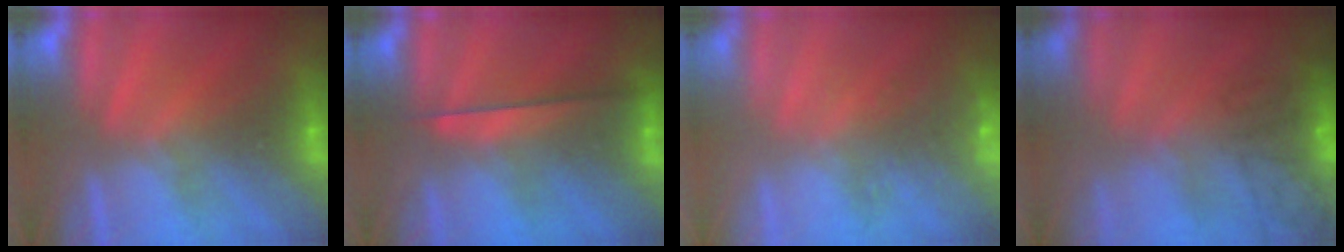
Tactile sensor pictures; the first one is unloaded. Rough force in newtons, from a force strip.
{"total": 2.4}
{"total": 6.8}
{"total": 9.6}